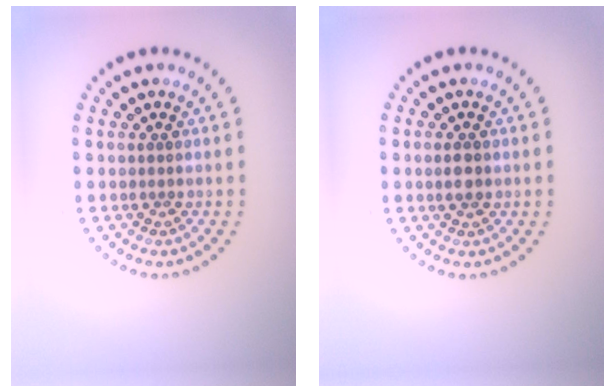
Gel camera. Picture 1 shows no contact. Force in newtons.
{"total": 1.4, "press": 1.4, "slide": 0.1}